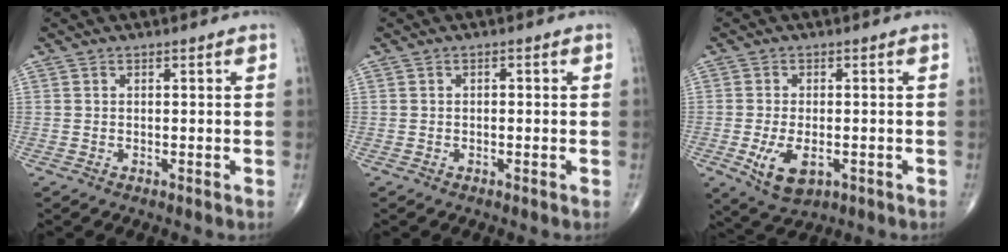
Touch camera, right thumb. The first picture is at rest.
{"total": 0.7, "force": [0.0, 0.4, 0.6], "torque": [-0.007, 0.002, -0.002]}
{"total": 7.2, "force": [-2.2, 3.8, 5.7], "torque": [-0.104, -0.008, -0.028]}